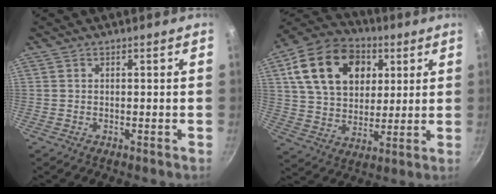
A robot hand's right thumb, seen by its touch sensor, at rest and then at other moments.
{"total": 20.9, "force": [6.8, 15.1, 12.8], "torque": [-0.200, 0.000, 0.112]}